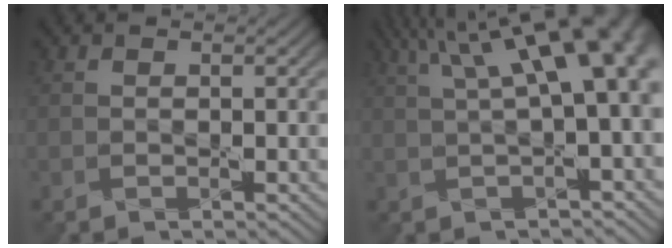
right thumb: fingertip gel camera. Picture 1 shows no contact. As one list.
[{"total": 14.5, "force": [4.8, 4.6, 12.8], "torque": [-0.166, 0.043, 0.073]}]